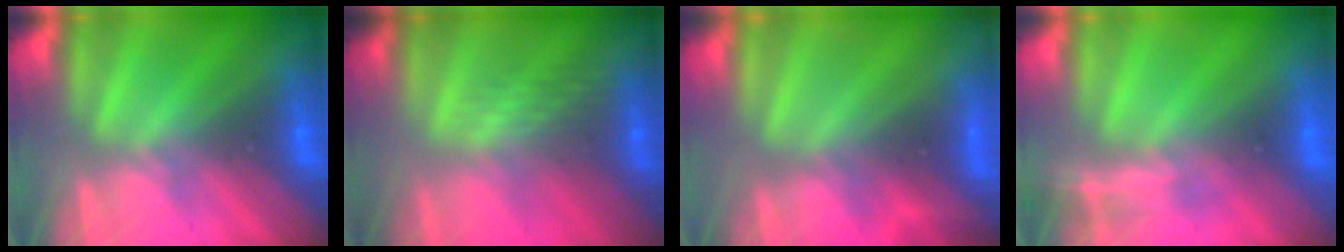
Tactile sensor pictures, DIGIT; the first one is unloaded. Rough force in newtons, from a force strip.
{"total": 2.4}
{"total": 4.5}
{"total": 1.9}